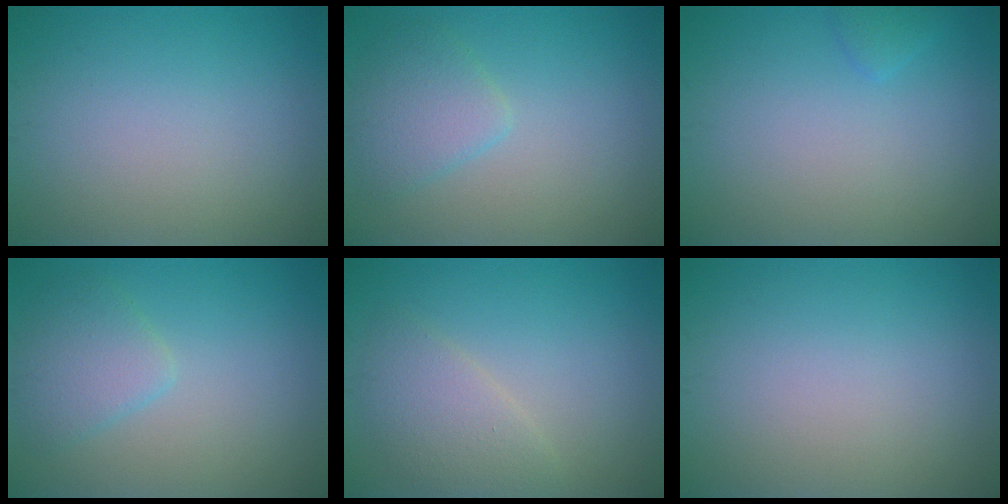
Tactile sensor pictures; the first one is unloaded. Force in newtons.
{"total": 2.8, "press": 2.8, "slide": 0.2}
{"total": 0.9, "press": 0.9, "slide": 0.1}
{"total": 2.8, "press": 2.8, "slide": 0.2}
{"total": 2.9, "press": 2.9, "slide": 0.2}
{"total": 0.0}